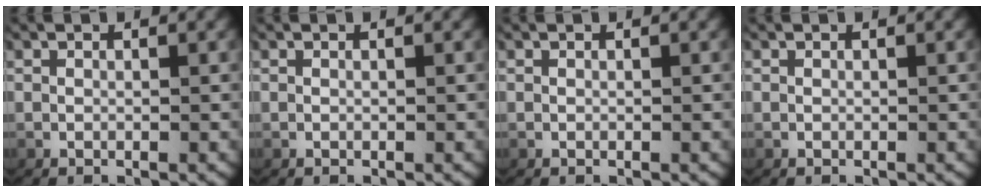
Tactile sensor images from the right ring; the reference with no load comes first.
{"total": 0.0}
{"total": 0.0}
{"total": 0.0}